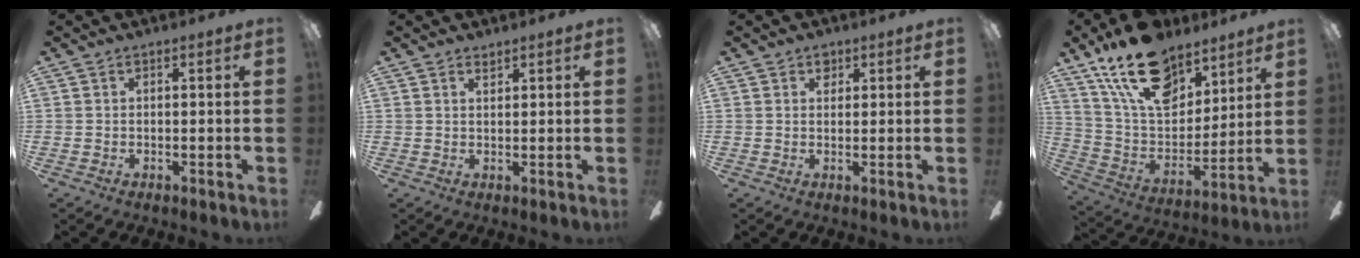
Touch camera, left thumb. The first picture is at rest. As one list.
[{"total": 1.5, "force": [1.4, 0.4, 0.4], "torque": [-0.010, -0.001, 0.026]}, {"total": 2.3, "force": [1.4, 1.6, 1.0], "torque": [0.001, -0.006, 0.020]}, {"total": 21.6, "force": [14.5, 11.5, 11.1], "torque": [-0.195, -0.079, 0.264]}]